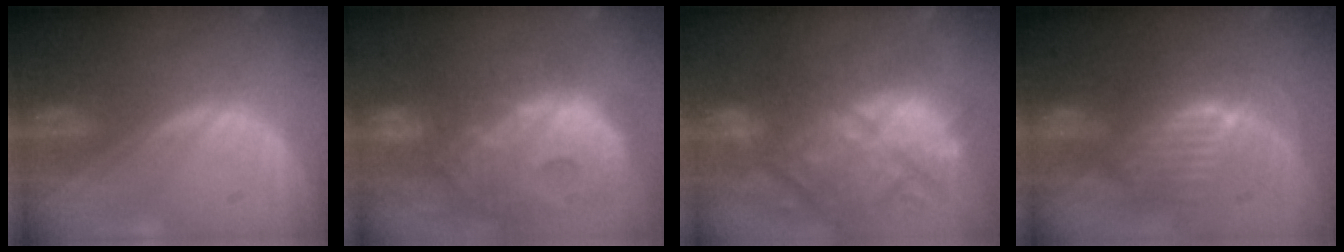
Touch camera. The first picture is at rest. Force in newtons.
{"total": 14.4, "press": 12.4, "slide": 7.3}
{"total": 13.8, "press": 12.6, "slide": 5.6}
{"total": 9.1, "press": 8.7, "slide": 2.6}